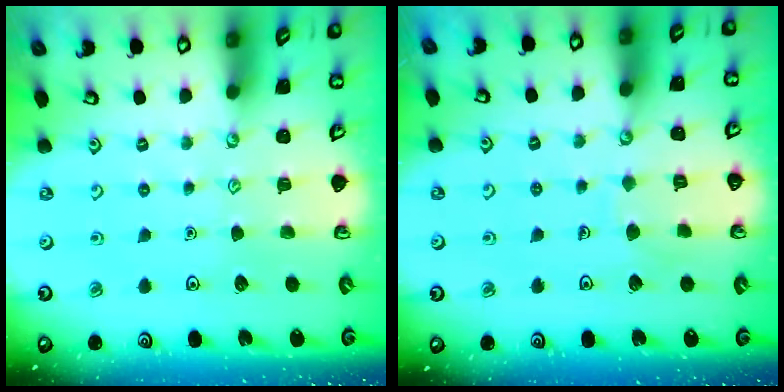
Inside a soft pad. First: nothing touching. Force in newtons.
{"total": 5.4, "press": 5.4, "slide": 0.3}